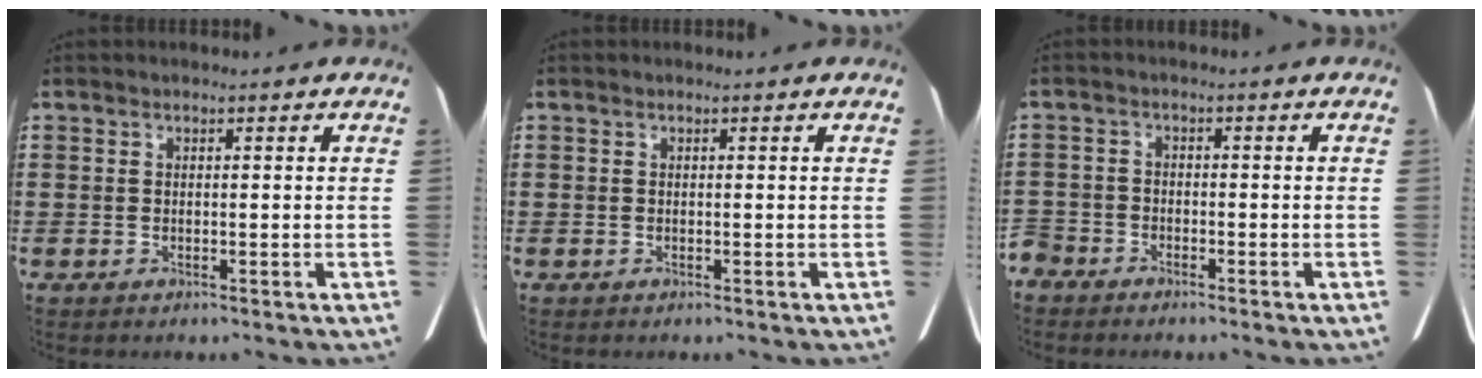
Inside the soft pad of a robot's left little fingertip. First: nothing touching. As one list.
[{"total": 0.0}, {"total": 2.1, "force": [-2.0, 0.5, 0.0], "torque": [-0.013, -0.003, -0.048]}]